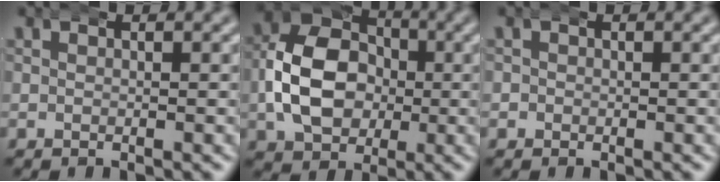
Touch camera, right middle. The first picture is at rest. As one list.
[{"total": 9.5, "force": [-0.5, 7.7, 5.5], "torque": [-0.104, -0.016, -0.009]}, {"total": 0.8, "force": [-0.3, 0.7, -0.1], "torque": [0.002, 0.000, -0.008]}]